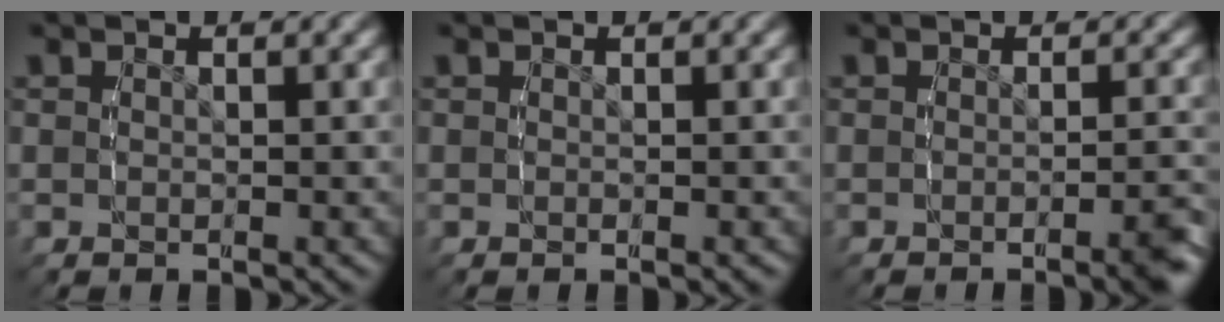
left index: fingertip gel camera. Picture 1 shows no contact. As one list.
[{"total": 0.0}, {"total": 2.1, "force": [-1.4, 0.2, 1.6], "torque": [-0.013, 0.012, -0.032]}]